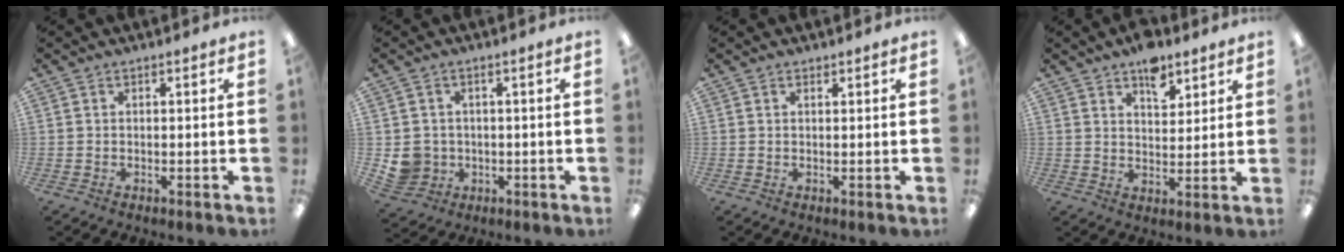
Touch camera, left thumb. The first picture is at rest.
{"total": 5.4, "force": [-0.3, 5.3, 1.1], "torque": [-0.028, 0.009, 0.001]}
{"total": 0.6, "force": [0.6, 0.2, 0.2], "torque": [-0.004, 0.000, 0.010]}
{"total": 7.8, "force": [5.4, 4.2, 3.8], "torque": [-0.042, -0.025, 0.092]}